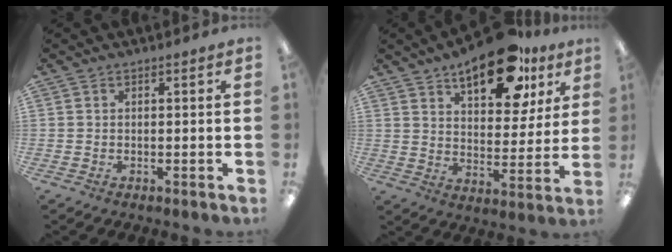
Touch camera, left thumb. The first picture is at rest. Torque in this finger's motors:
{"motor_torque": [0.42, 0.62, 1.45, -1.32, 0.09]}